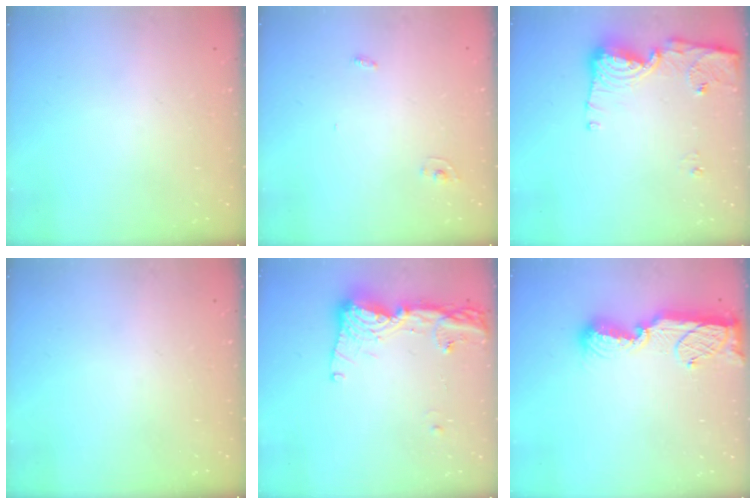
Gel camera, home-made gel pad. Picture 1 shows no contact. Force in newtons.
{"total": 2.4, "press": 2.4, "slide": 0.2}
{"total": 11.7, "press": 11.6, "slide": 1.1}
{"total": 0.0}
{"total": 14.5, "press": 14.4, "slide": 1.7}
{"total": 11.5, "press": 11.4, "slide": 1.2}